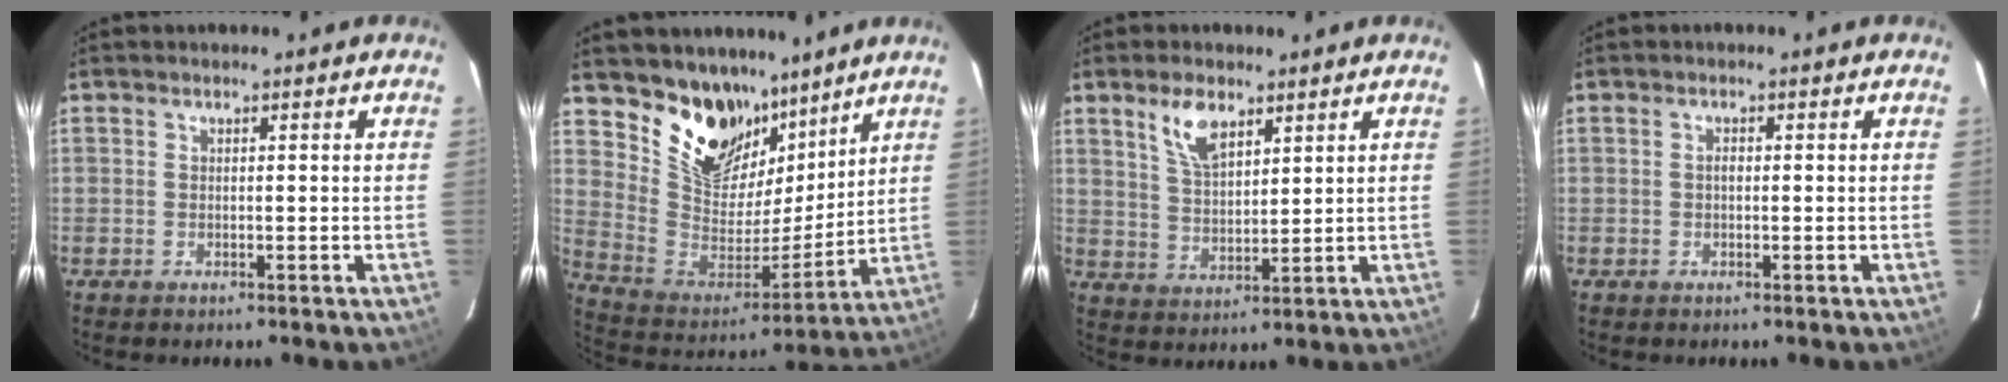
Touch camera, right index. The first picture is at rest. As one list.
[{"total": 17.6, "force": [12.3, 10.4, 7.0], "torque": [-0.159, -0.012, 0.239]}, {"total": 7.2, "force": [4.4, 3.3, 4.7], "torque": [-0.087, 0.008, 0.089]}, {"total": 0.8, "force": [-0.1, 0.5, 0.6], "torque": [-0.010, 0.005, -0.002]}]